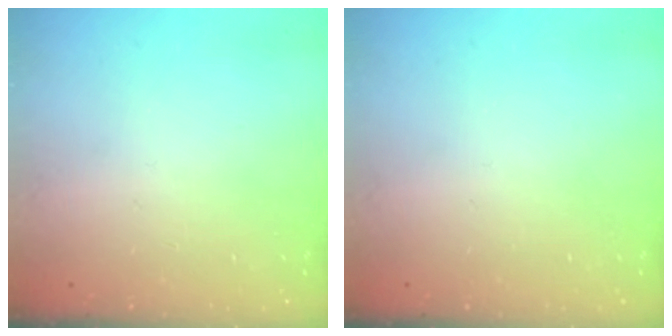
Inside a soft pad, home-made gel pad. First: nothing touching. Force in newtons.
{"total": 0.0}